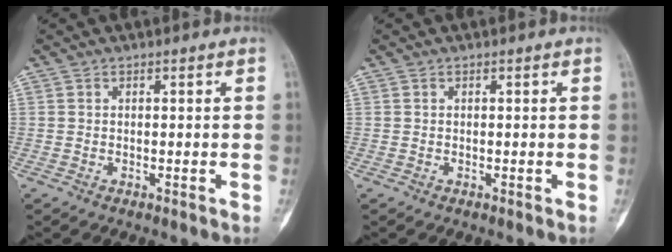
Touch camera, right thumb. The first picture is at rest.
{"total": 0.0}